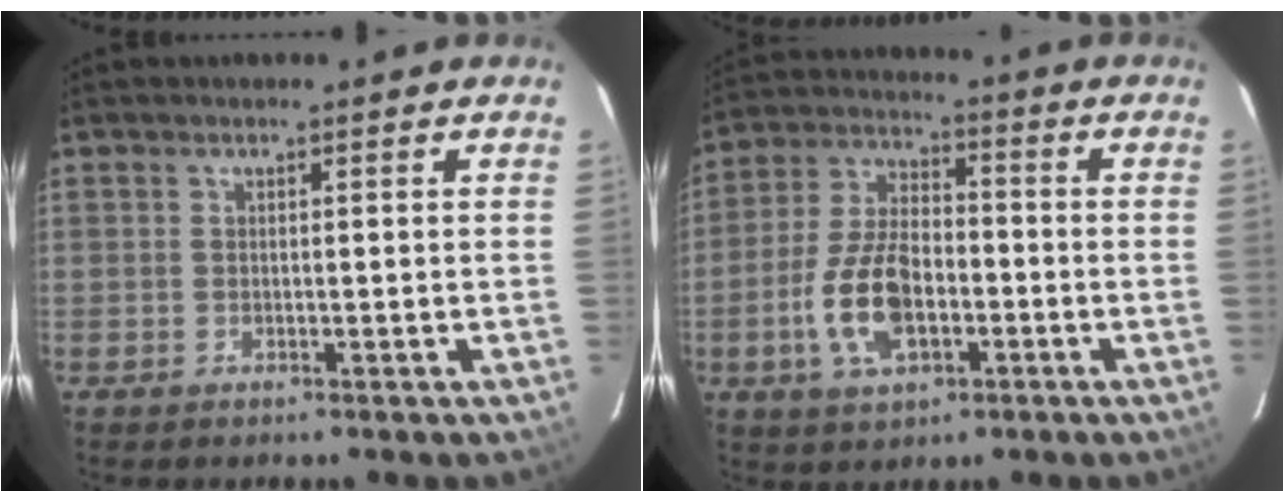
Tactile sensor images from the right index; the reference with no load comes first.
{"total": 12.6, "force": [-3.8, 6.5, 10.0], "torque": [-0.209, 0.007, -0.066]}